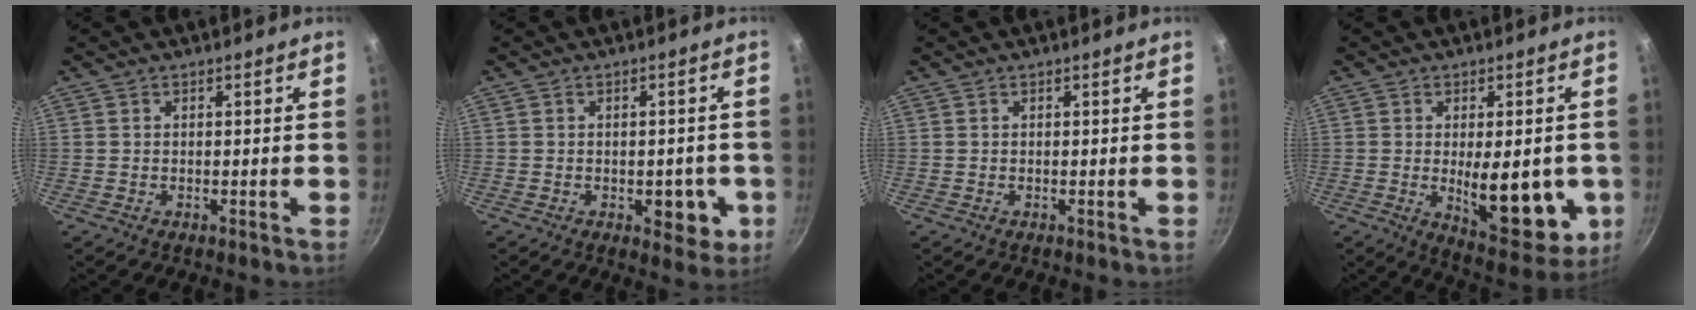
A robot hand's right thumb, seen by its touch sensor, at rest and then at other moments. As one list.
[{"total": 6.5, "force": [-1.7, 3.9, 4.9], "torque": [-0.025, 0.004, -0.019]}, {"total": 0.0}, {"total": 16.6, "force": [-2.3, 7.4, 14.7], "torque": [-0.162, -0.021, -0.020]}]